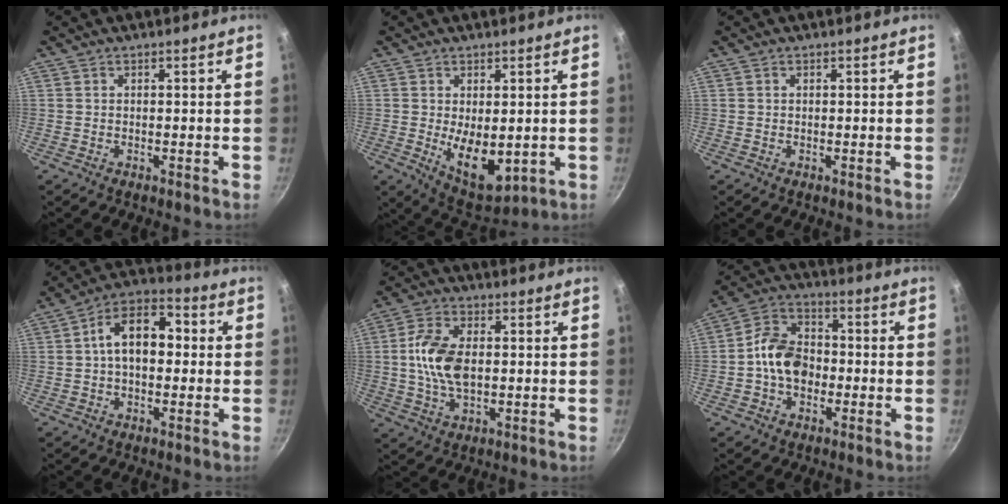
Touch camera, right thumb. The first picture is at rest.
{"total": 9.5, "force": [-0.9, 5.0, 8.1], "torque": [-0.106, -0.019, 0.005]}
{"total": 0.0}
{"total": 11.8, "force": [0.9, 7.3, 9.3], "torque": [-0.137, 0.034, 0.003]}
{"total": 11.0, "force": [0.5, 6.1, 9.1], "torque": [-0.184, 0.004, 0.011]}
{"total": 10.8, "force": [-1.5, 7.8, 7.2], "torque": [-0.115, 0.032, -0.040]}